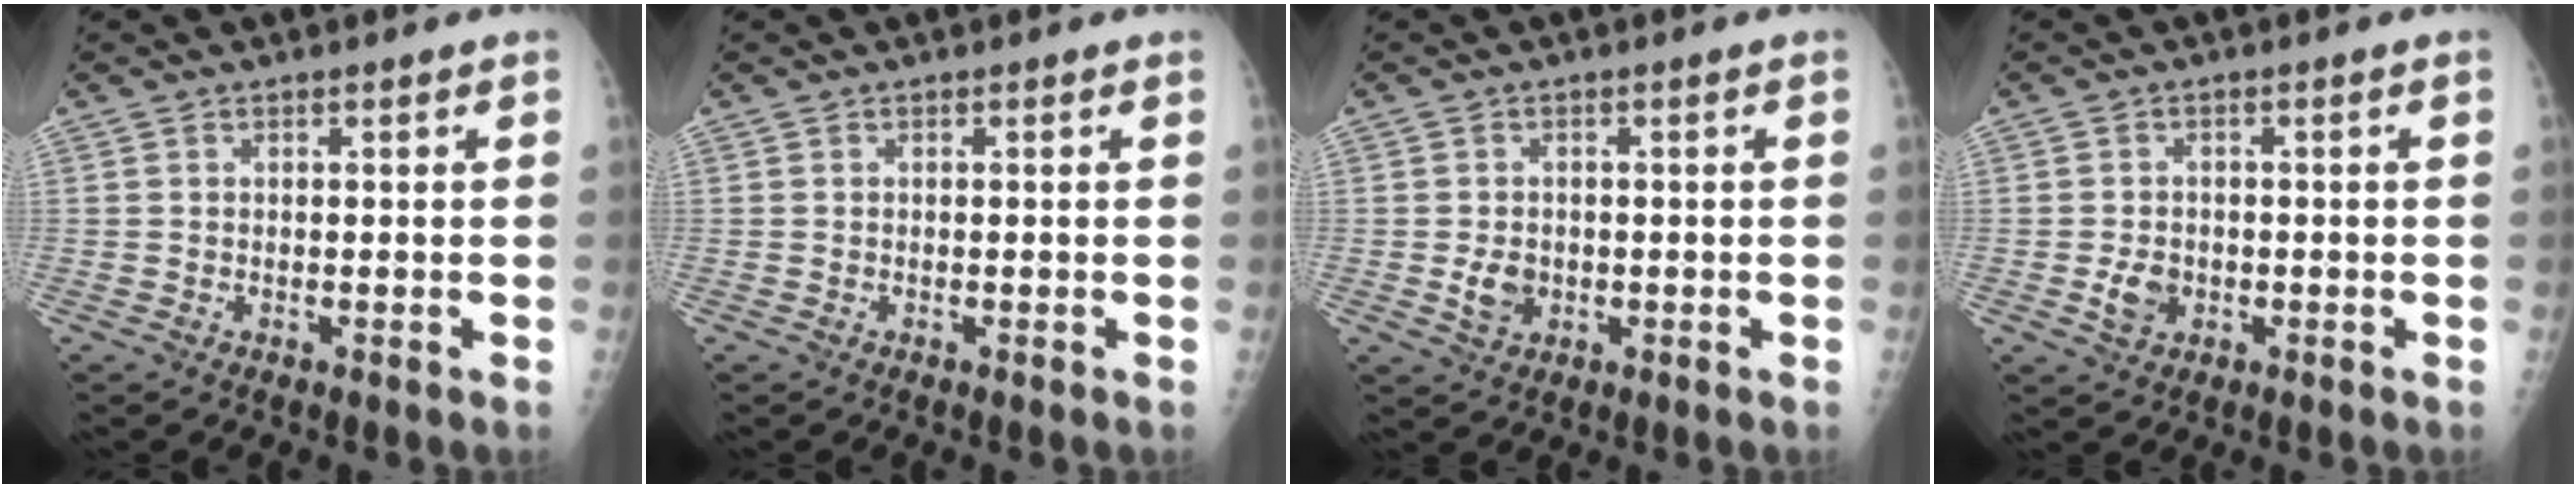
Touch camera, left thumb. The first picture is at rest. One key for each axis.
{"total": 0.0}
{"total": 3.5, "fx": -0.5, "fy": 2.8, "fz": 2.1, "tx": -0.028, "ty": 0.001, "tz": -0.004}
{"total": 3.6, "fx": -0.9, "fy": 2.8, "fz": 2.1, "tx": -0.030, "ty": 0.004, "tz": -0.012}